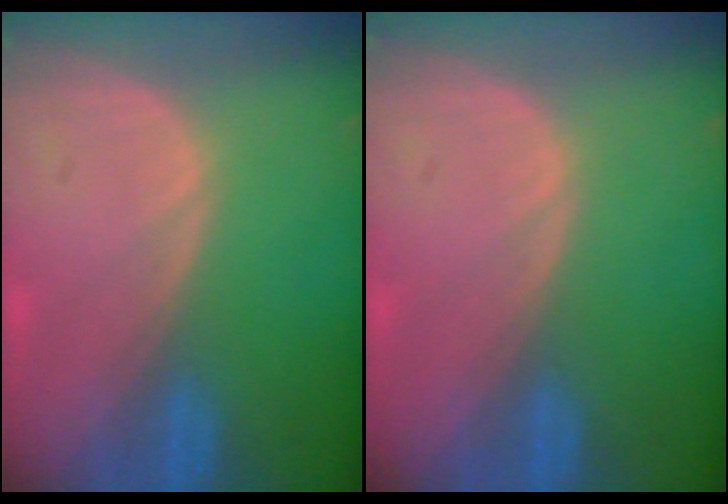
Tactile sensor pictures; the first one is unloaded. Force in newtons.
{"total": 0.0}